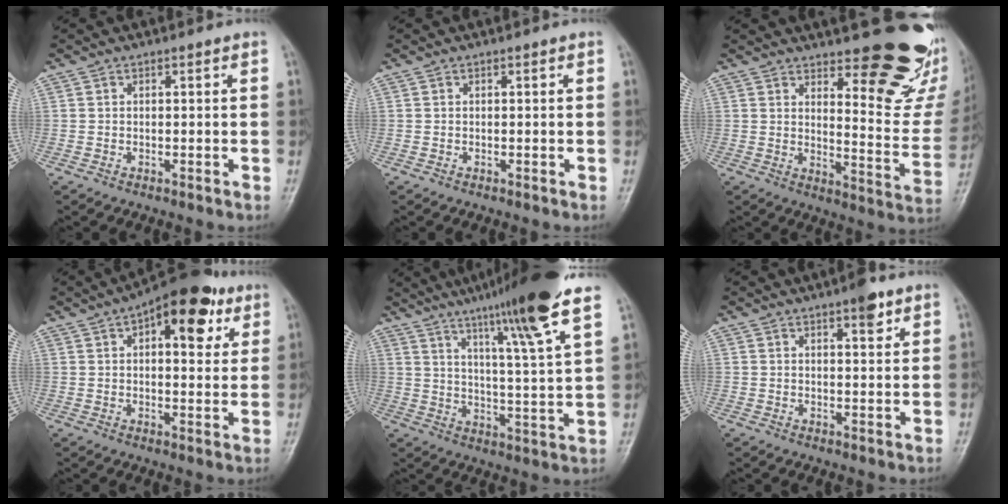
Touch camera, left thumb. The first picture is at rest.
{"total": 0.0}
{"total": 19.9, "force": [12.9, 6.6, 13.7], "torque": [-0.126, -0.108, 0.167]}
{"total": 14.5, "force": [6.6, 6.7, 11.0], "torque": [-0.112, -0.003, 0.085]}
{"total": 18.0, "force": [12.1, 0.0, 13.4], "torque": [-0.198, -0.048, 0.176]}
{"total": 4.1, "force": [2.6, 1.2, 2.9], "torque": [-0.032, -0.013, 0.034]}